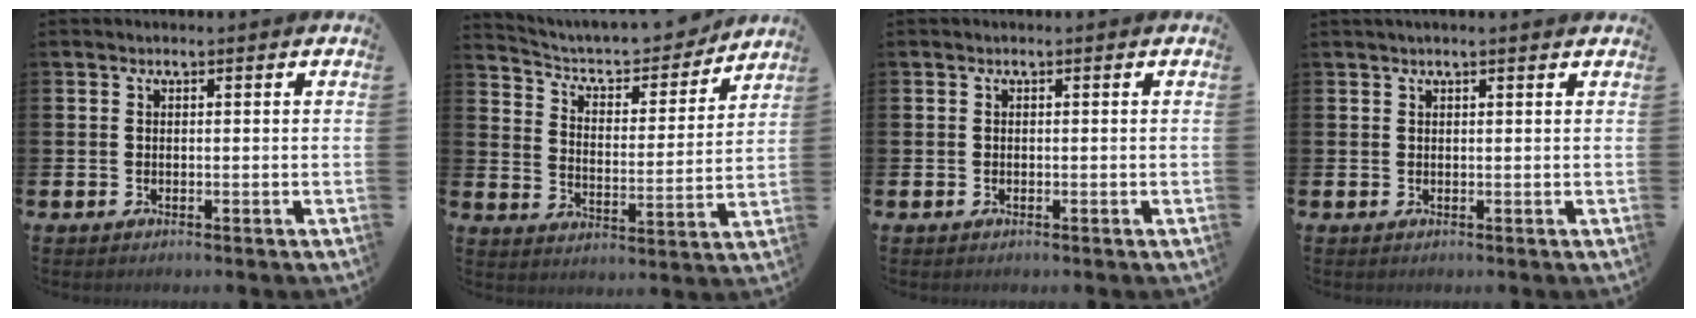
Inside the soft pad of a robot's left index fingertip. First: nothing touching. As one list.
[{"total": 7.0, "force": [6.5, 1.9, 1.6], "torque": [-0.062, -0.050, 0.110]}, {"total": 0.0}, {"total": 0.8, "force": [0.7, -0.1, 0.5], "torque": [-0.008, 0.001, 0.011]}]